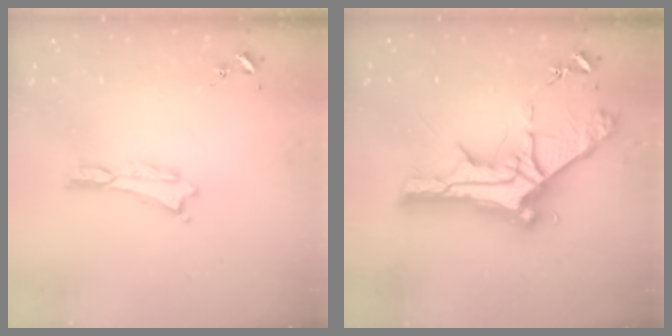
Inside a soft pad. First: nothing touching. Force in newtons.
{"total": 12.1, "press": 12.0, "slide": 1.1}